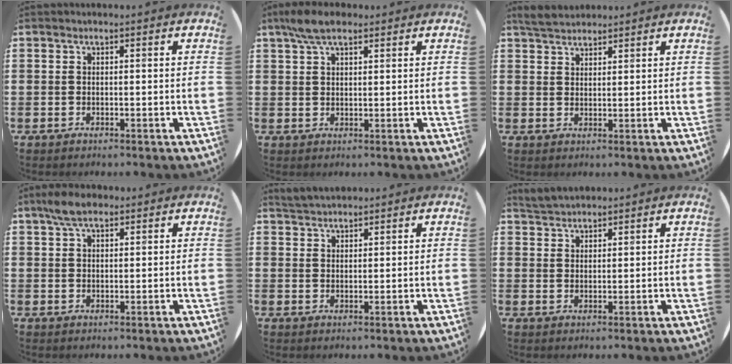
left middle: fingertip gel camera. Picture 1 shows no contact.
{"total": 4.6, "force": [3.3, 1.8, 2.8], "torque": [-0.061, 0.007, 0.060]}
{"total": 3.4, "force": [3.2, 0.9, 0.8], "torque": [-0.023, -0.001, 0.061]}
{"total": 4.0, "force": [2.9, 1.6, 2.3], "torque": [-0.042, 0.005, 0.051]}
{"total": 2.8, "force": [2.7, 0.4, 0.2], "torque": [-0.009, -0.002, 0.053]}
{"total": 3.2, "force": [3.1, 0.6, 0.2], "torque": [-0.011, -0.004, 0.060]}